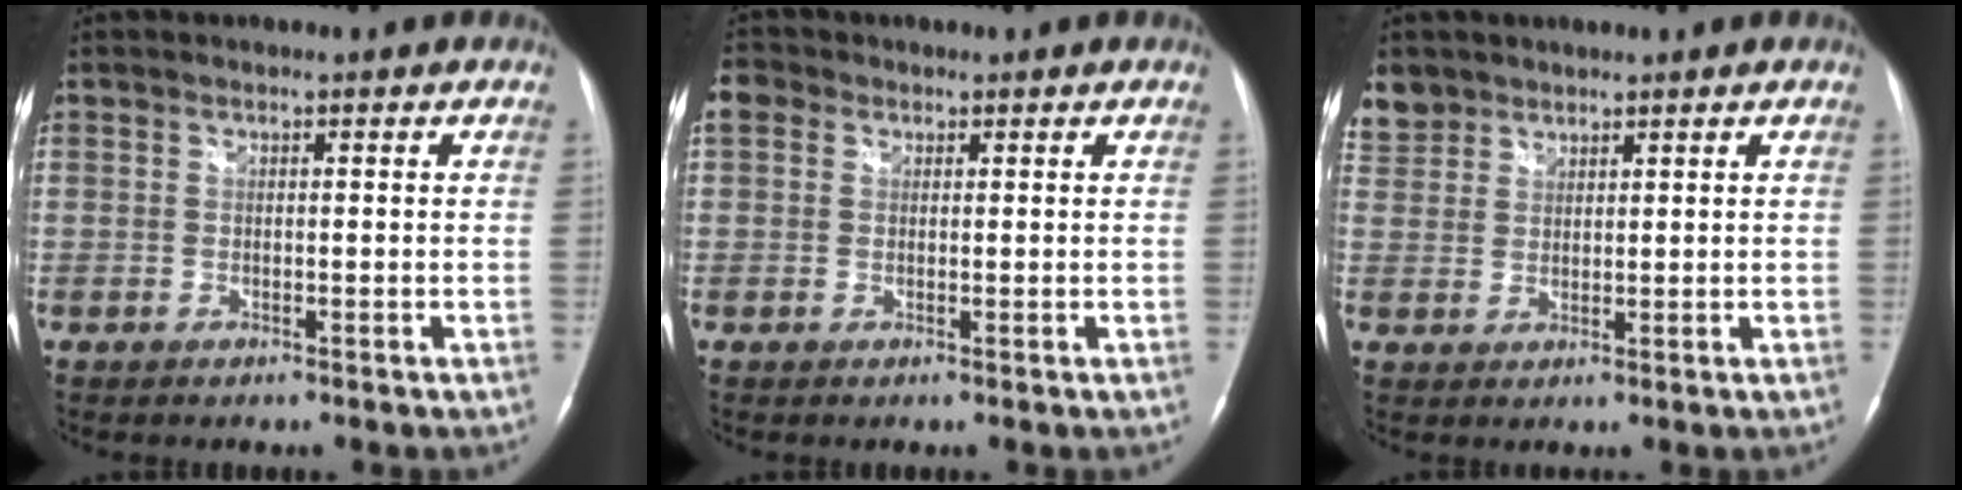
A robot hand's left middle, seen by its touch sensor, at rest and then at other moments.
{"total": 2.8, "force": [1.2, 2.3, 1.1], "torque": [-0.025, 0.020, 0.022]}
{"total": 4.2, "force": [3.4, 2.5, 0.0], "torque": [0.005, 0.010, 0.070]}